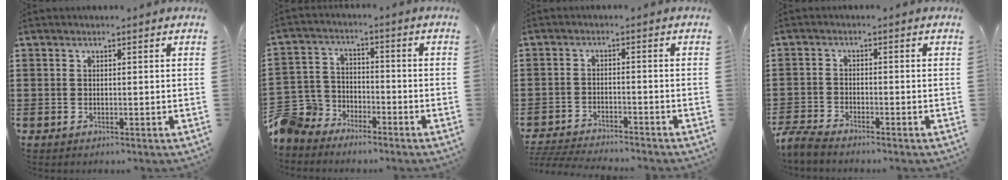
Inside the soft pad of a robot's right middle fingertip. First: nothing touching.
{"total": 7.9, "force": [-7.0, 3.6, 0.9], "torque": [-0.058, 0.012, -0.148]}
{"total": 3.9, "force": [-3.9, 0.1, 0.5], "torque": [-0.024, -0.006, -0.087]}
{"total": 3.3, "force": [-3.2, 0.3, 0.9], "torque": [-0.037, -0.005, -0.071]}